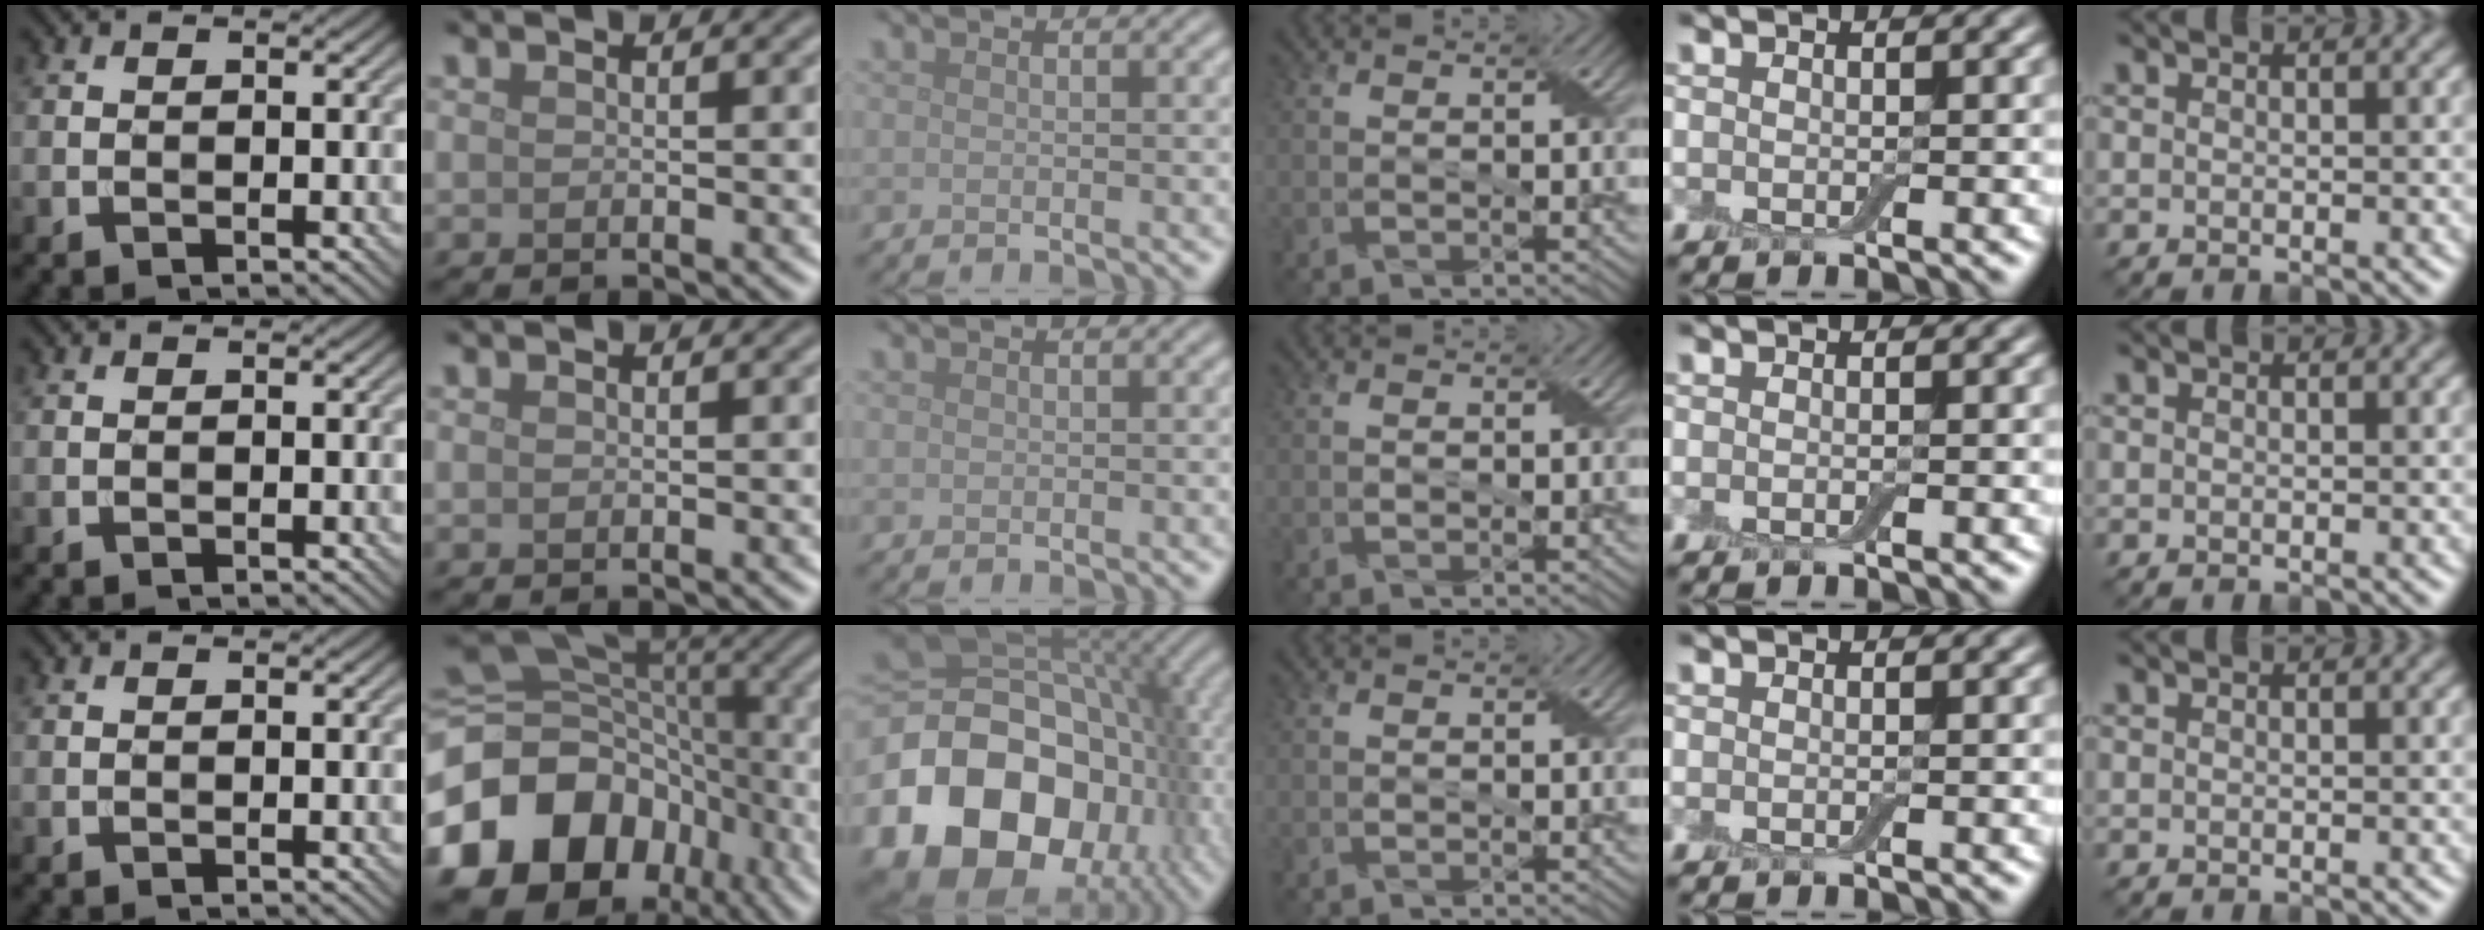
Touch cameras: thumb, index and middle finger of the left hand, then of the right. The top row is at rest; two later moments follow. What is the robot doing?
{"motion": "fold", "object": "cloth"}